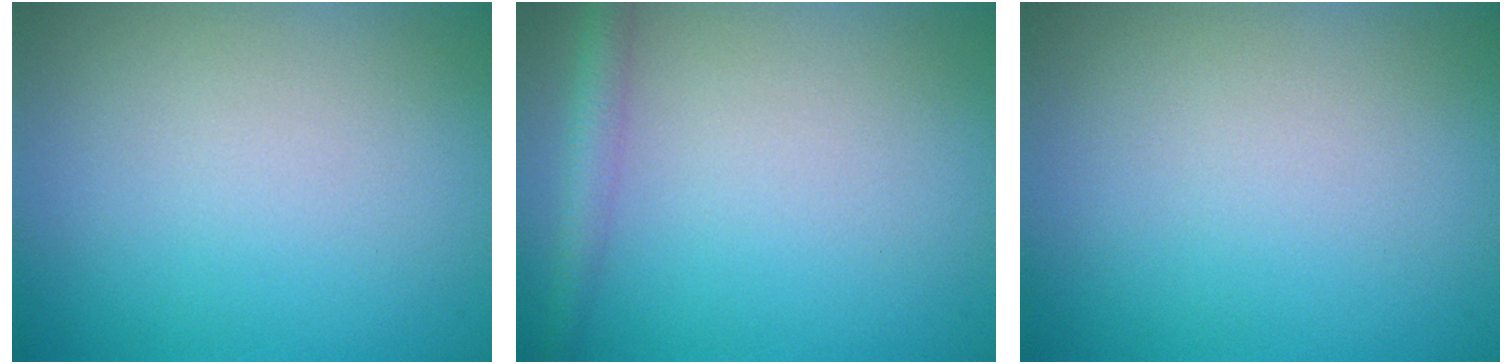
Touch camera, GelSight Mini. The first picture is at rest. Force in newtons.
{"total": 2.6, "press": 2.6, "slide": 0.0}
{"total": 0.0}